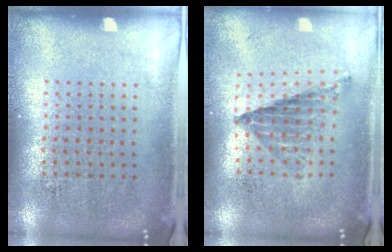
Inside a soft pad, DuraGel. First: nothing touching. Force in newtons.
{"total": 0.9, "press": 0.8, "slide": 0.2}